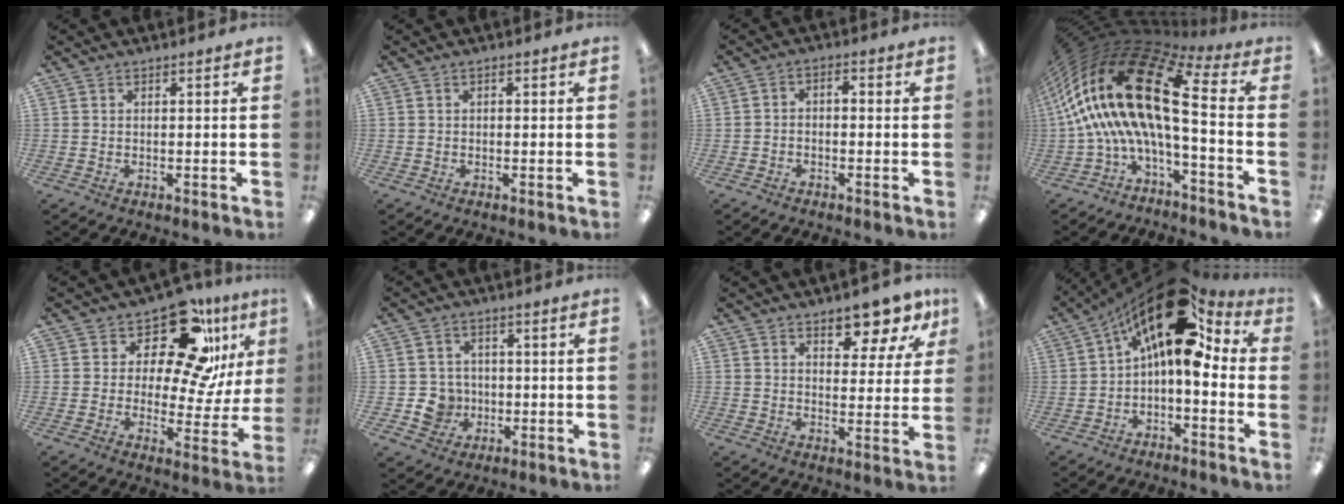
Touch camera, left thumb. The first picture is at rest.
{"total": 0.7, "force": [-0.3, 0.4, 0.5], "torque": [-0.008, 0.002, -0.007]}
{"total": 2.4, "force": [-1.7, 1.0, 1.5], "torque": [-0.024, 0.013, -0.032]}
{"total": 22.6, "force": [2.6, 8.6, 20.7], "torque": [-0.423, -0.025, 0.042]}
{"total": 16.6, "force": [11.2, 6.4, 10.4], "torque": [-0.159, -0.085, 0.185]}
{"total": 6.8, "force": [-1.3, 6.4, 1.6], "torque": [-0.042, 0.014, -0.018]}
{"total": 8.7, "force": [6.6, 3.4, 4.6], "torque": [-0.044, -0.044, 0.111]}
{"total": 16.9, "force": [6.9, 7.0, 13.7], "torque": [-0.222, -0.041, 0.114]}